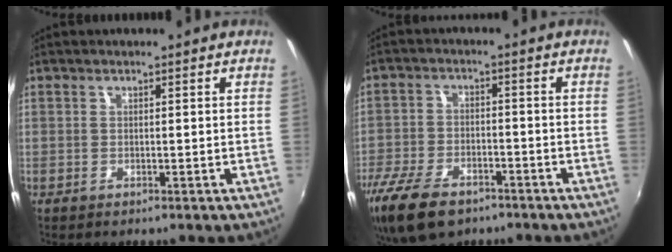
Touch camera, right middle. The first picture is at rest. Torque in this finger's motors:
{"motor_torque": [1.28, -0.86, 0.22, 0.15]}